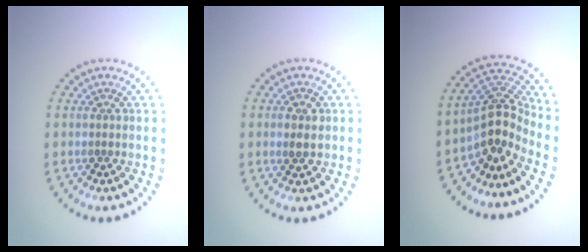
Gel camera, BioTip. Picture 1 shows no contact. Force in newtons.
{"total": 1.8, "press": 1.8, "slide": 0.1}
{"total": 4.2, "press": 3.0, "slide": 3.0}